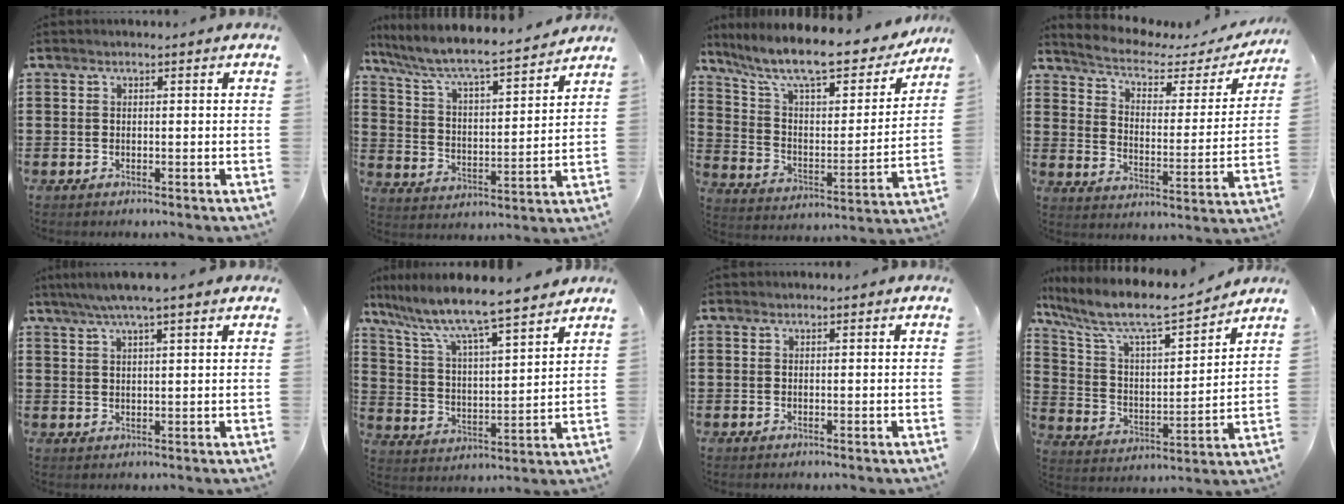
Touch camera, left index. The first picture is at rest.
{"total": 6.3, "force": [5.7, 0.3, 2.6], "torque": [-0.077, -0.043, 0.089]}
{"total": 11.6, "force": [9.6, 1.7, 6.2], "torque": [-0.150, -0.062, 0.163]}
{"total": 3.8, "force": [2.9, 1.5, 2.0], "torque": [-0.058, -0.019, 0.040]}
{"total": 4.5, "force": [3.3, 0.0, 3.0], "torque": [-0.065, -0.003, 0.058]}
{"total": 8.2, "force": [7.2, 0.4, 4.0], "torque": [-0.108, -0.049, 0.117]}
{"total": 0.0}
{"total": 8.8, "force": [7.3, 1.7, 4.6], "torque": [-0.122, -0.050, 0.120]}